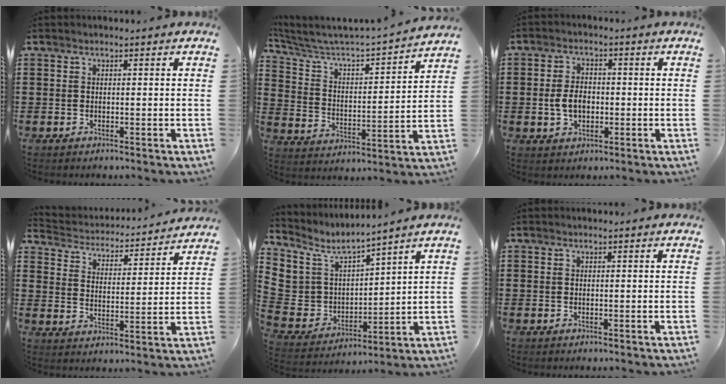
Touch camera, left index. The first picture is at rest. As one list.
[{"total": 3.7, "force": [3.4, 0.6, 1.2], "torque": [-0.049, -0.038, 0.045]}, {"total": 4.6, "force": [-0.5, 2.9, 3.5], "torque": [-0.072, -0.002, -0.016]}, {"total": 3.3, "force": [3.3, 0.4, -0.2], "torque": [-0.020, -0.028, 0.049]}, {"total": 6.3, "force": [4.7, 4.2, 0.5], "torque": [-0.051, -0.040, 0.087]}, {"total": 0.0}]